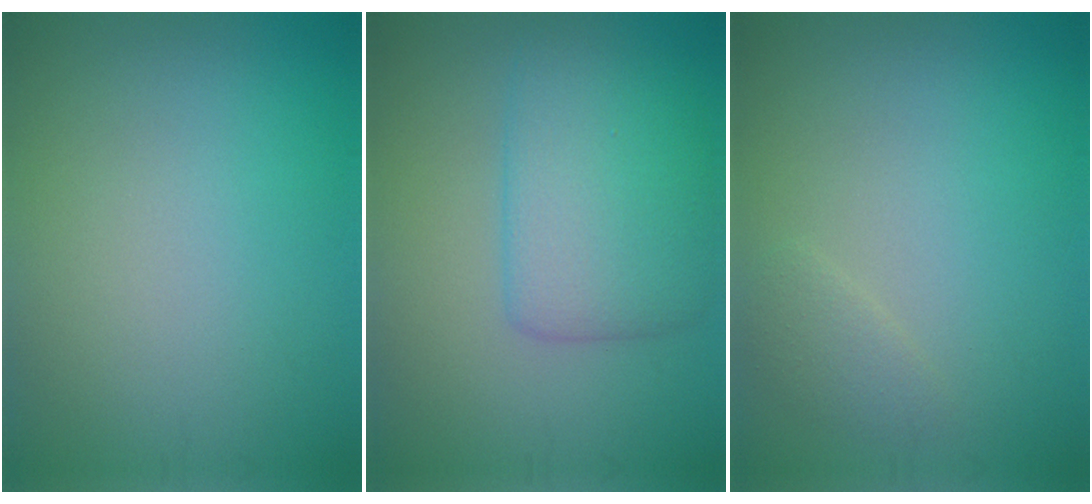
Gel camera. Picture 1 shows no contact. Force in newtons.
{"total": 5.5, "press": 5.5, "slide": 0.2}
{"total": 1.2, "press": 1.2, "slide": 0.1}